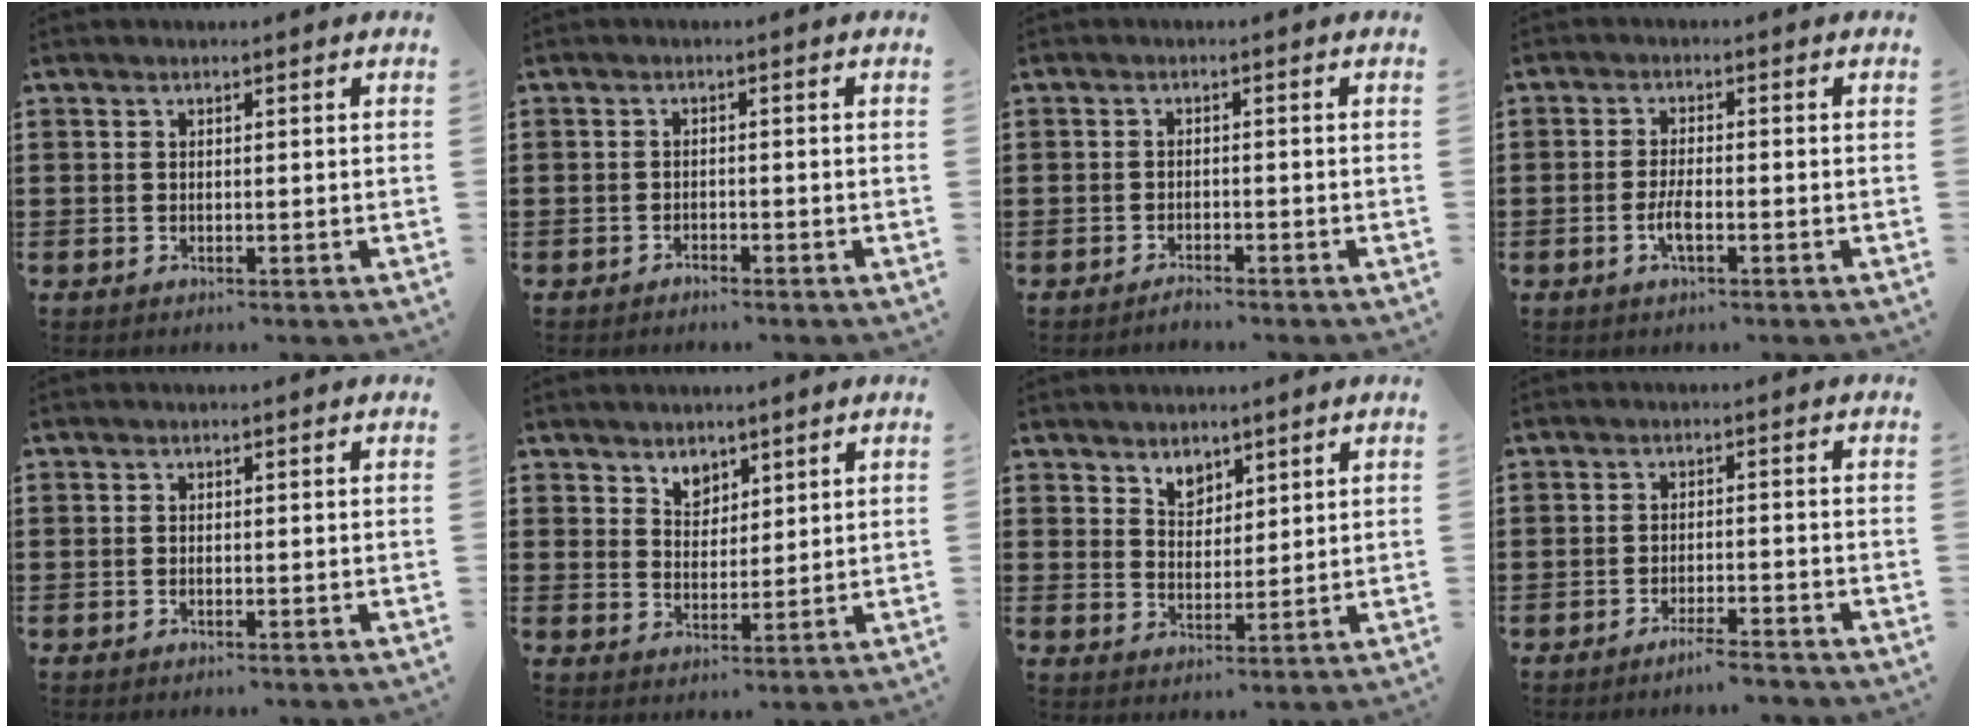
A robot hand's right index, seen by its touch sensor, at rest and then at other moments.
{"total": 1.1, "force": [-1.1, 0.2, 0.0], "torque": [-0.005, 0.003, -0.024]}
{"total": 1.4, "force": [-1.4, -0.1, 0.3], "torque": [-0.011, -0.003, -0.025]}
{"total": 2.9, "force": [-1.1, 0.5, 2.7], "torque": [-0.062, -0.008, -0.023]}
{"total": 0.0}
{"total": 3.4, "force": [2.6, 2.2, 0.3], "torque": [-0.018, 0.006, 0.049]}
{"total": 3.5, "force": [2.8, 2.1, 0.6], "torque": [-0.022, 0.005, 0.052]}
{"total": 2.9, "force": [-2.6, 0.0, 1.3], "torque": [-0.021, 0.002, -0.050]}